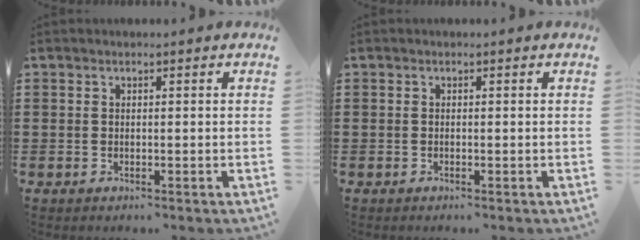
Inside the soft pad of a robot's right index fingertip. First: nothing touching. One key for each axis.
{"total": 0.0}